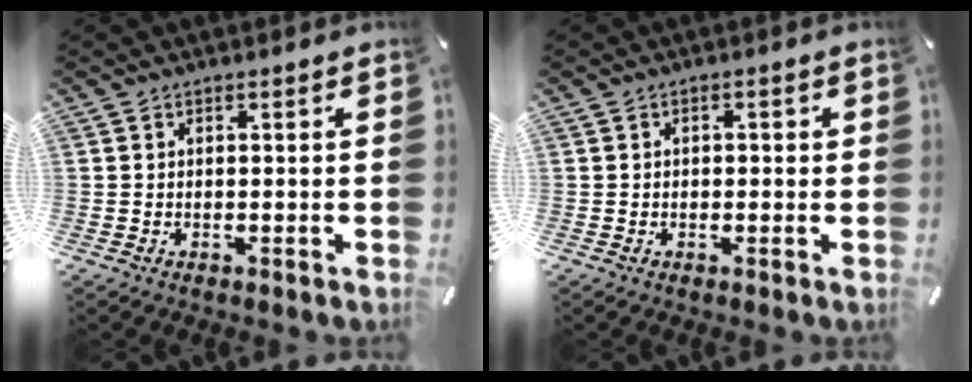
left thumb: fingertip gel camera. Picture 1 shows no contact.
{"total": 1.0, "force": [-0.3, 0.8, 0.6], "torque": [-0.012, 0.004, -0.007]}